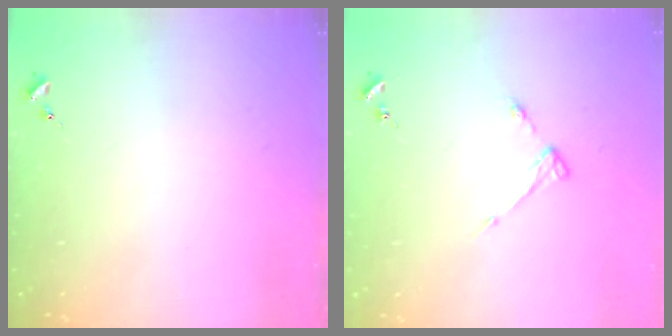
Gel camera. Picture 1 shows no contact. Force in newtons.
{"total": 3.6, "press": 3.6, "slide": 0.5}